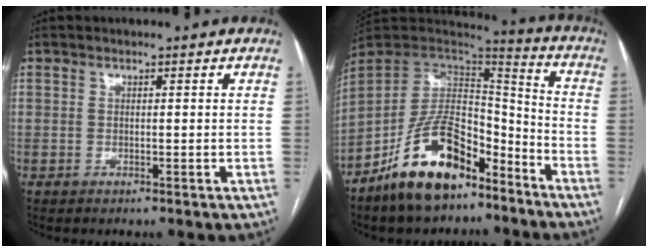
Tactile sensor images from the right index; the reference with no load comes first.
{"total": 17.1, "force": [-11.0, 7.5, 10.7], "torque": [-0.197, 0.021, -0.196]}